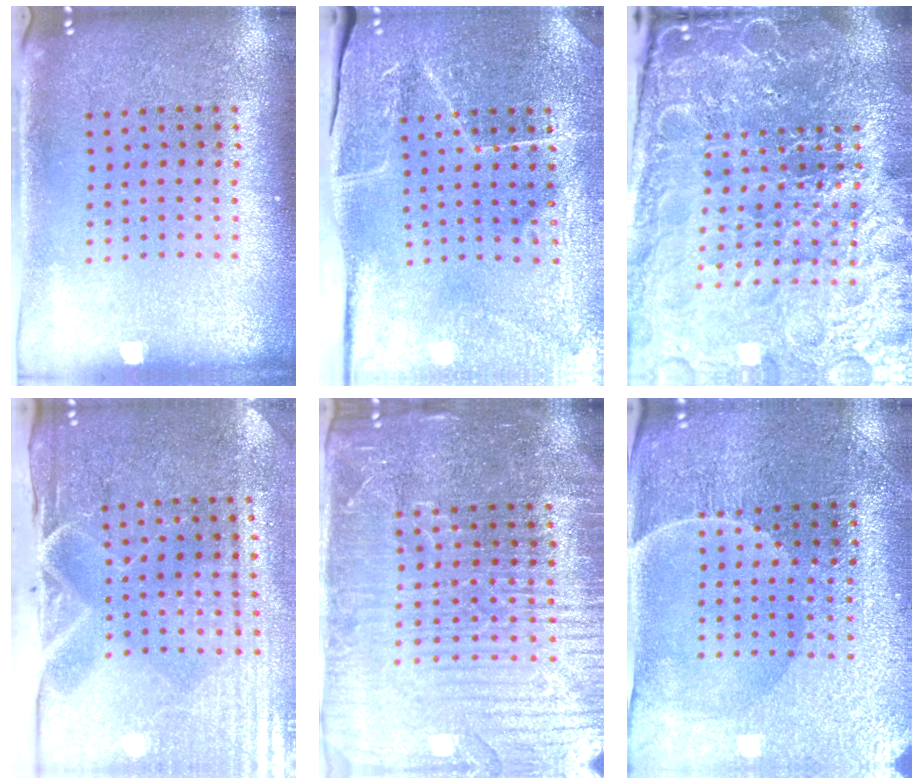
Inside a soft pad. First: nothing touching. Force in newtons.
{"total": 3.8, "press": 3.8, "slide": 0.5}
{"total": 6.6, "press": 5.9, "slide": 3.0}
{"total": 4.8, "press": 4.1, "slide": 2.6}
{"total": 4.9, "press": 4.4, "slide": 2.0}
{"total": 1.9, "press": 1.9, "slide": 0.2}